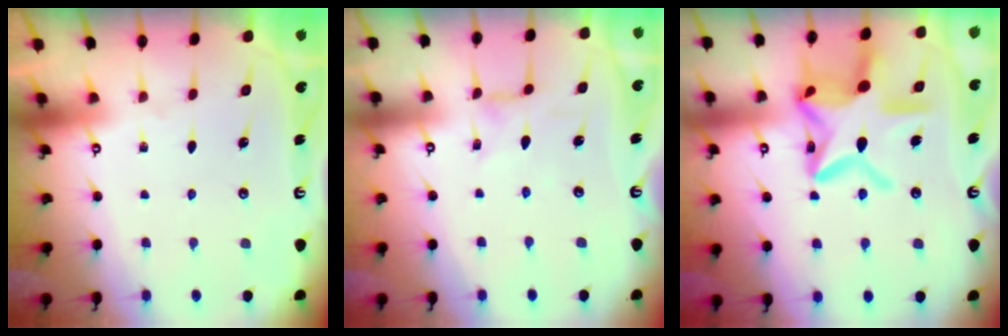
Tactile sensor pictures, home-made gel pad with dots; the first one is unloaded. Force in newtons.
{"total": 1.3, "press": 1.3, "slide": 0.3}
{"total": 19.8, "press": 19.7, "slide": 1.5}